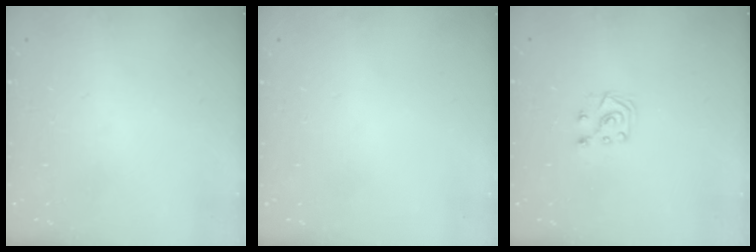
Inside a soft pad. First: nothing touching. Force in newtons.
{"total": 0.0}
{"total": 7.3, "press": 7.2, "slide": 0.5}